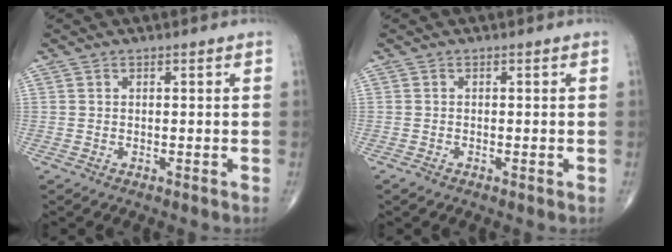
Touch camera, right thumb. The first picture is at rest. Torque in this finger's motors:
{"motor_torque": [0.09, 0.04, 0.02, -0.08, 0.08]}